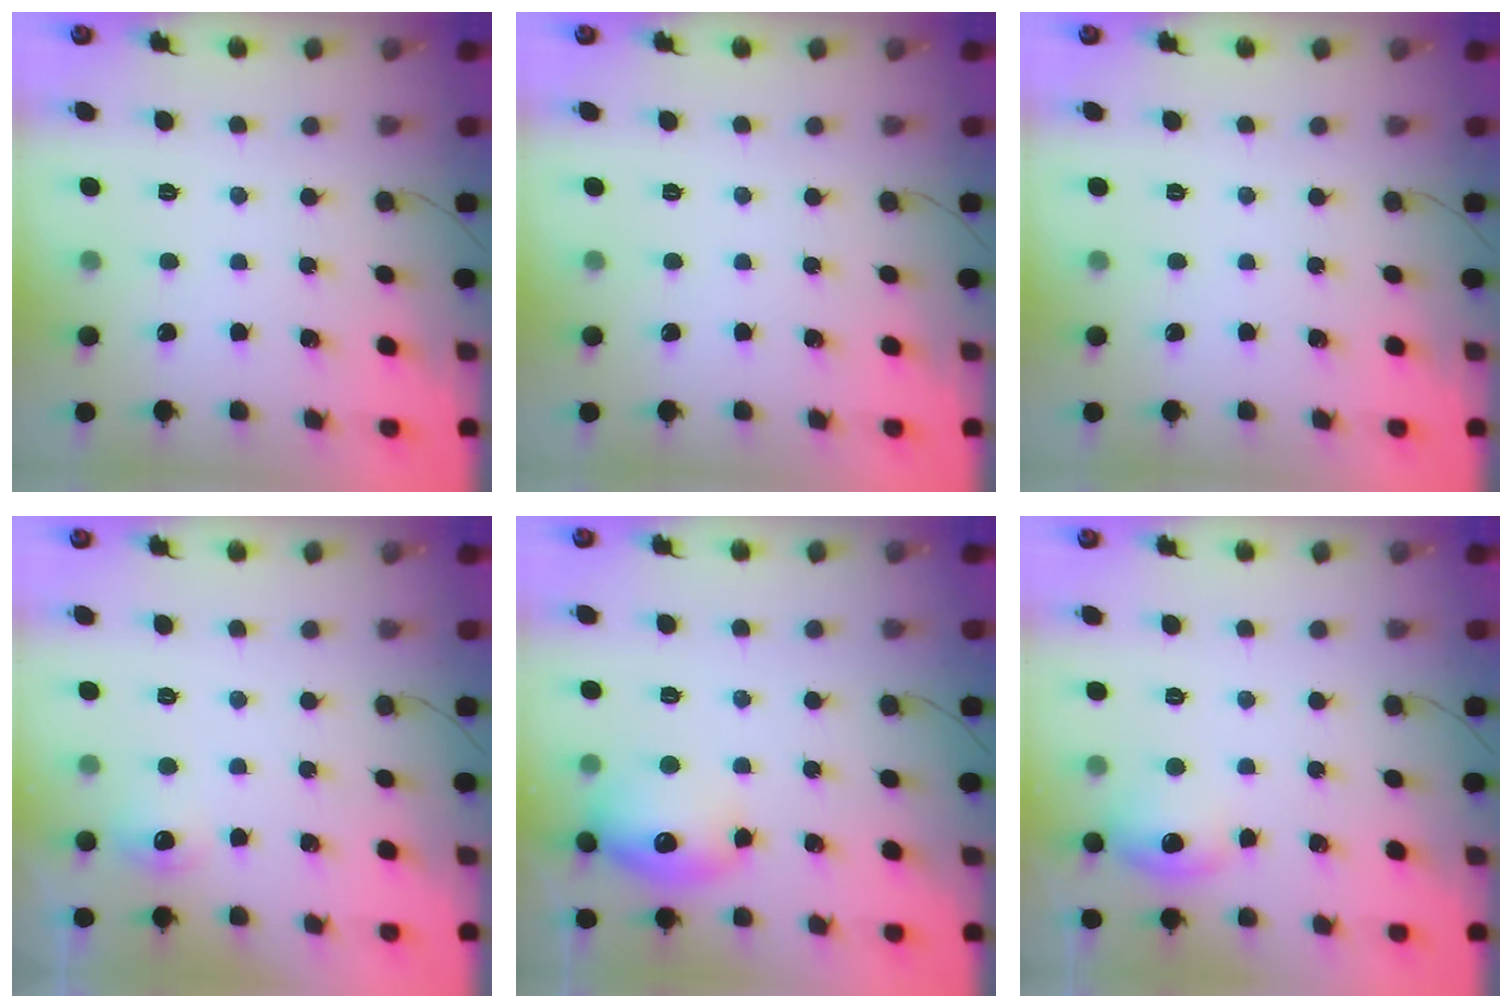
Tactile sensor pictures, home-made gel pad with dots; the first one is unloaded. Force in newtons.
{"total": 0.0}
{"total": 0.0}
{"total": 6.1, "press": 5.9, "slide": 1.6}
{"total": 14.4, "press": 14.4, "slide": 1.1}
{"total": 10.9, "press": 7.6, "slide": 7.8}